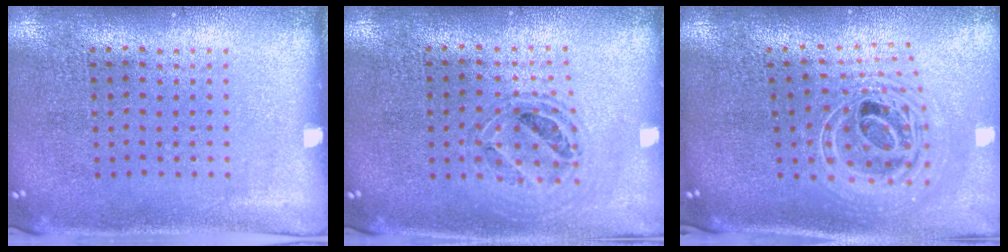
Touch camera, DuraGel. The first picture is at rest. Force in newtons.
{"total": 0.8, "press": 0.8, "slide": 0.0}
{"total": 2.6, "press": 1.9, "slide": 1.8}